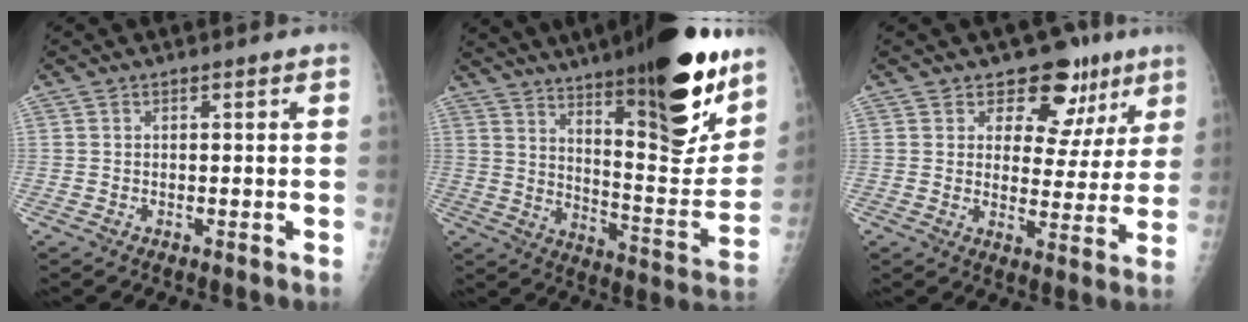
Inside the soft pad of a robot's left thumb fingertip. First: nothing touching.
{"total": 28.8, "force": [18.4, 6.8, 21.1], "torque": [-0.285, -0.079, 0.285]}
{"total": 11.2, "force": [7.1, 7.6, 4.1], "torque": [0.001, -0.028, 0.086]}